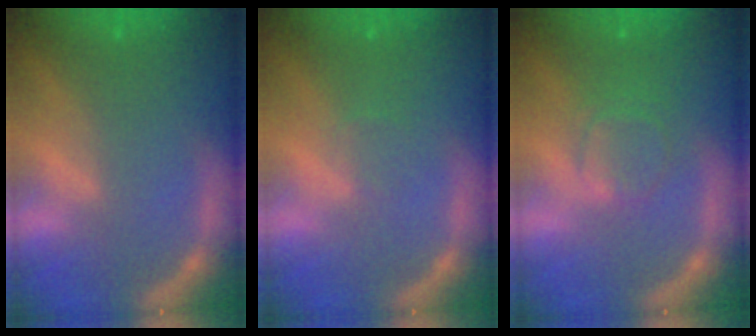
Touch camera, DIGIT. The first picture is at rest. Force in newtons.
{"total": 1.0}
{"total": 3.0}